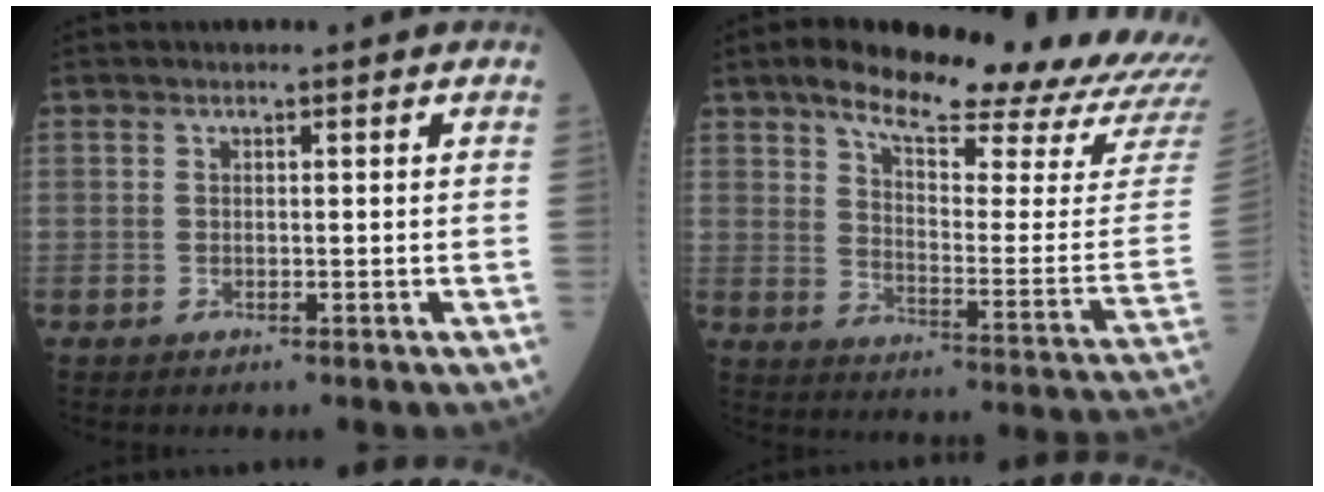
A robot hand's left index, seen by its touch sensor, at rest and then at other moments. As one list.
[{"total": 25.4, "force": [21.8, 3.4, 12.5], "torque": [-0.180, -0.064, 0.272]}]